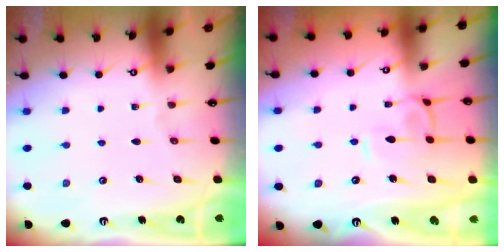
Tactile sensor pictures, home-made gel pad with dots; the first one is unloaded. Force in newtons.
{"total": 0.7, "press": 0.2, "slide": 0.7}